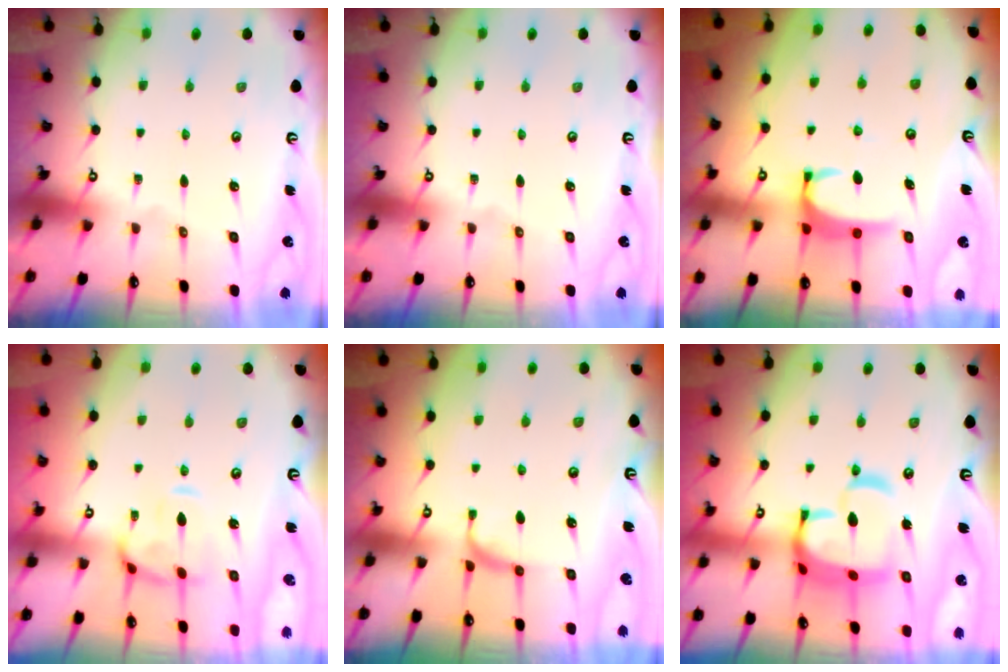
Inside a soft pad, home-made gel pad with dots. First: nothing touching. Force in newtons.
{"total": 0.0}
{"total": 2.8, "press": 2.8, "slide": 0.3}
{"total": 4.7, "press": 4.4, "slide": 1.4}
{"total": 1.7, "press": 1.6, "slide": 0.7}
{"total": 12.9, "press": 12.8, "slide": 1.5}